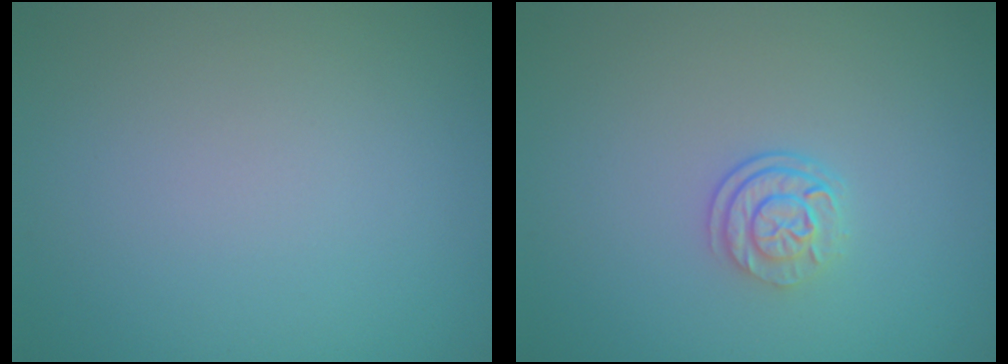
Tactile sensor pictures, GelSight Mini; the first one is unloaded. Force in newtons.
{"total": 2.4, "press": 1.8, "slide": 1.6}